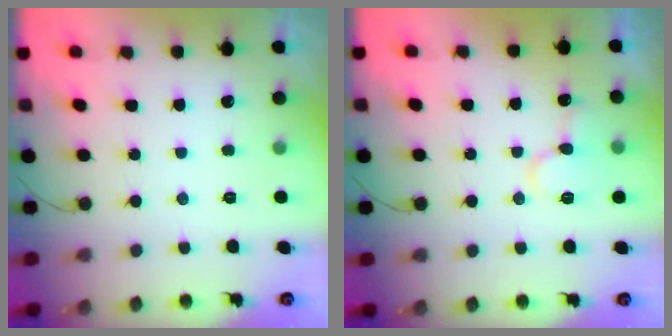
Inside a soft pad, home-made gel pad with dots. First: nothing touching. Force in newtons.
{"total": 9.9, "press": 9.8, "slide": 1.2}